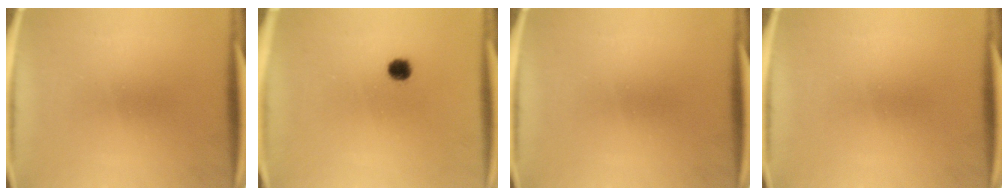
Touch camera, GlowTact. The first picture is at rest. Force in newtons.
{"total": 2.8}
{"total": 0.0}
{"total": 0.0}